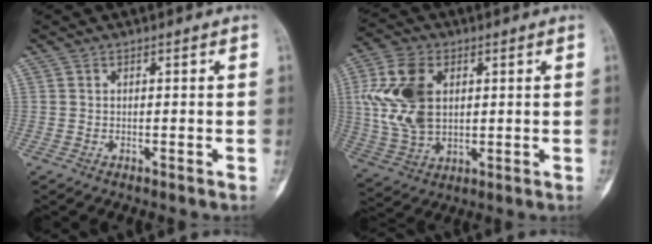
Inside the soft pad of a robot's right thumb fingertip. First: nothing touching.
{"total": 13.9, "force": [2.8, 9.1, 10.1], "torque": [-0.201, 0.000, 0.059]}